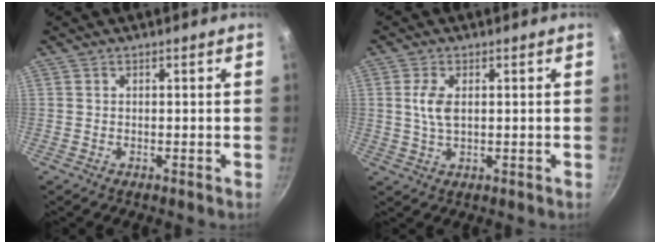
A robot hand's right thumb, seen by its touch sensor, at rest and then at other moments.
{"total": 4.5, "force": [0.8, 2.3, 3.8], "torque": [-0.078, -0.001, 0.015]}